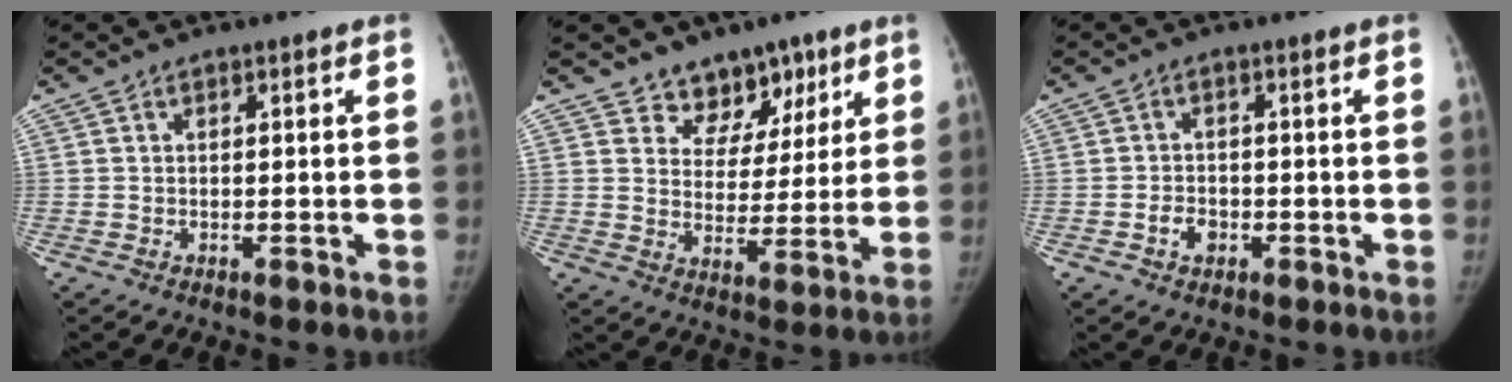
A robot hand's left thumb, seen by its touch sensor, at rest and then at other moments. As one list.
[{"total": 8.8, "force": [6.2, 5.8, 2.1], "torque": [0.018, -0.038, 0.102]}, {"total": 3.0, "force": [-1.2, 2.2, 1.6], "torque": [-0.022, 0.009, -0.018]}]